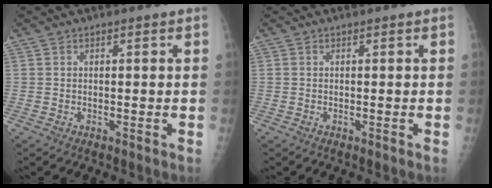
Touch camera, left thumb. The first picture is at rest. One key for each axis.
{"total": 0.0}